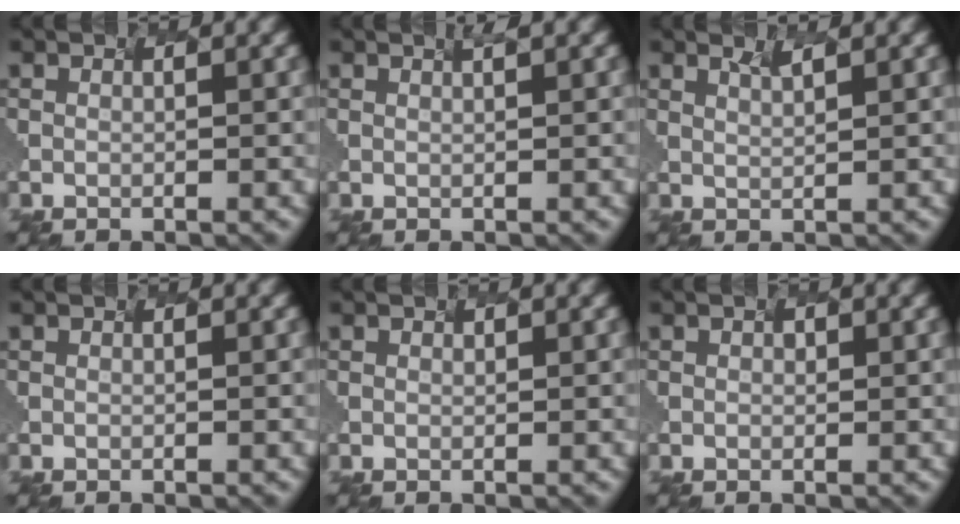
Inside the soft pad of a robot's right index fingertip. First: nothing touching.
{"total": 0.8, "force": [0.3, -0.7, -0.2], "torque": [-0.008, -0.002, 0.028]}
{"total": 0.7, "force": [0.0, -0.7, -0.1], "torque": [-0.015, -0.007, 0.035]}
{"total": 0.0}
{"total": 0.7, "force": [-0.1, -0.5, -0.5], "torque": [-0.001, -0.003, 0.014]}
{"total": 1.0, "force": [-0.6, -0.6, -0.5], "torque": [0.002, -0.004, 0.015]}